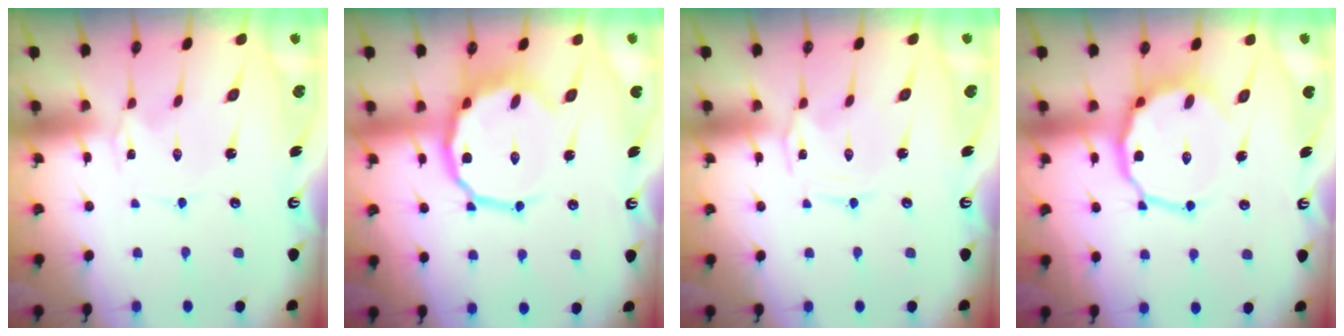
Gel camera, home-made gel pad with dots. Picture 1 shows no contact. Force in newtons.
{"total": 12.0, "press": 11.6, "slide": 3.1}
{"total": 1.1, "press": 1.0, "slide": 0.4}
{"total": 11.9, "press": 11.7, "slide": 2.5}